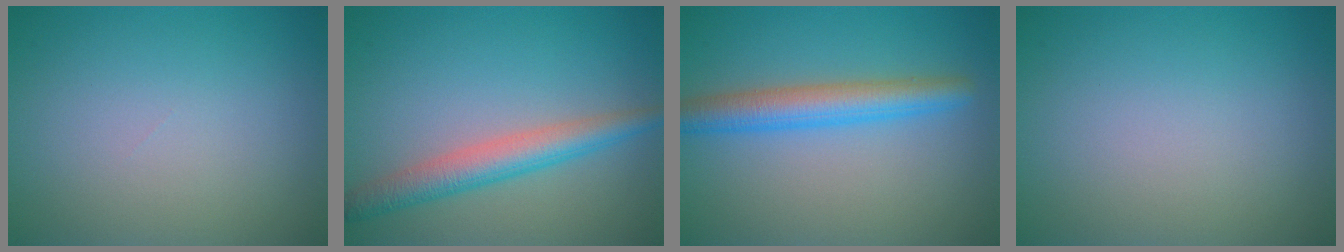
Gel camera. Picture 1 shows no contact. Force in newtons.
{"total": 3.9, "press": 3.9, "slide": 0.1}
{"total": 4.3, "press": 4.3, "slide": 0.1}
{"total": 0.0}